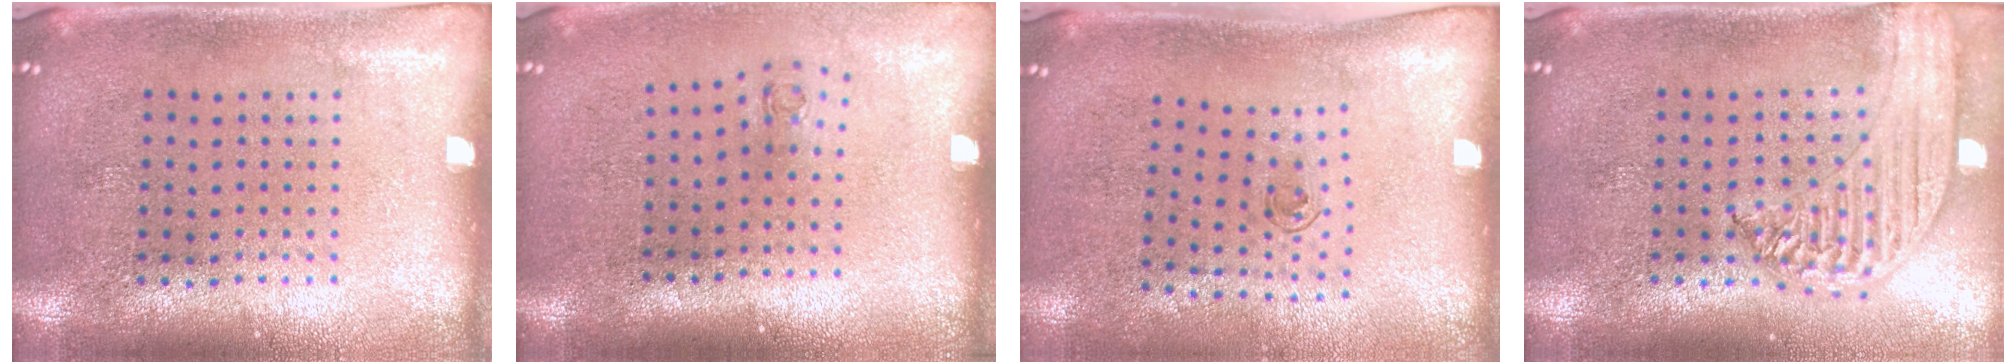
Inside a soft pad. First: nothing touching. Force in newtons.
{"total": 0.6, "press": 0.3, "slide": 0.6}
{"total": 0.6, "press": 0.3, "slide": 0.6}
{"total": 1.7, "press": 1.7, "slide": 0.5}